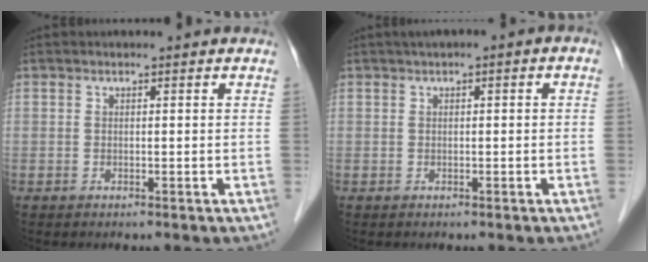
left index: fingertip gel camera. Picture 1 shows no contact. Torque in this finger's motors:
{"motor_torque": [0.54, -0.45, 0.10, 0.07]}